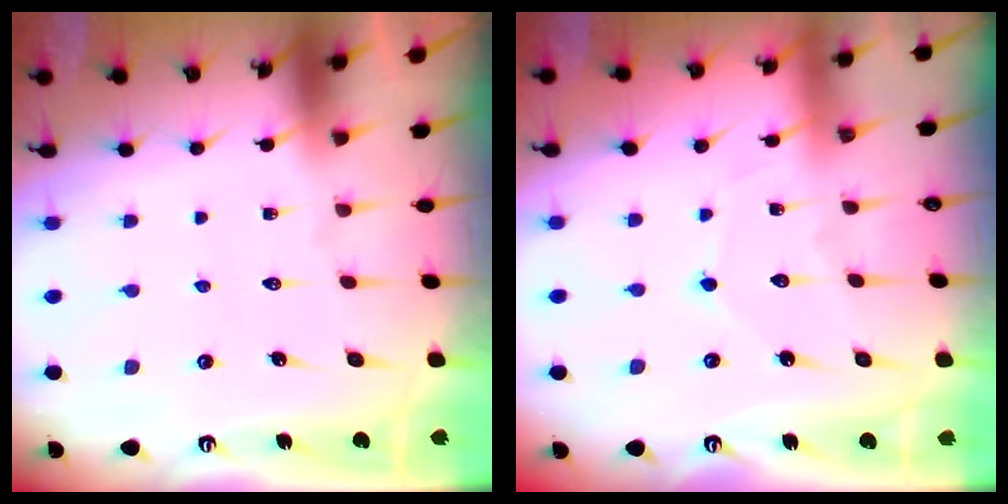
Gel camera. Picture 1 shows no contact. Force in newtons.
{"total": 4.0, "press": 4.0, "slide": 0.1}